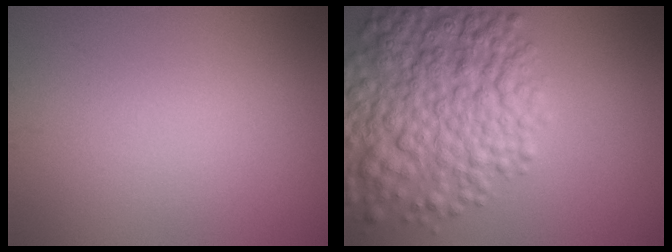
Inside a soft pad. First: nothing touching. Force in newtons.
{"total": 8.9, "press": 8.9, "slide": 0.3}